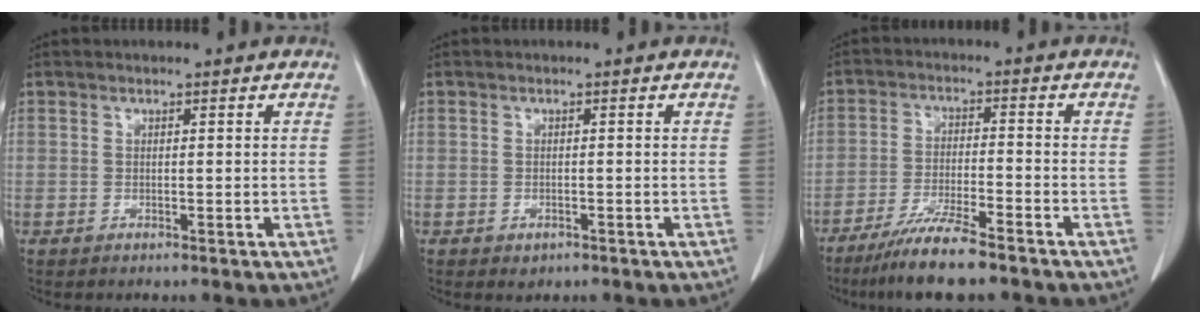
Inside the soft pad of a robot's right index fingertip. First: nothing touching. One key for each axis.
{"total": 1.2, "fx": -0.6, "fy": 0.9, "fz": 0.6, "tx": -0.009, "ty": 0.000, "tz": 0.000}
{"total": 8.8, "fx": -7.0, "fy": 0.3, "fz": 5.4, "tx": -0.096, "ty": -0.025, "tz": -0.122}